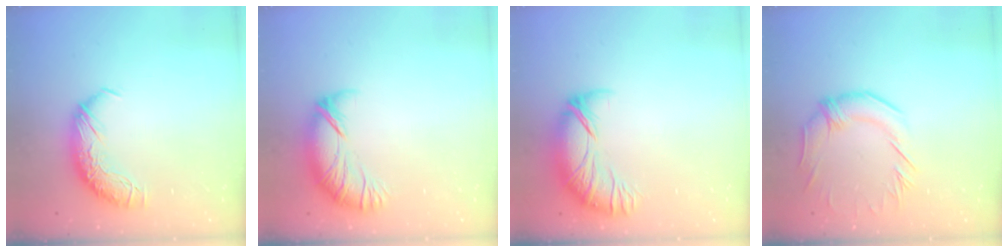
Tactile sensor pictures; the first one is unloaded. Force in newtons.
{"total": 3.1, "press": 2.4, "slide": 2.0}
{"total": 2.7, "press": 1.5, "slide": 2.3}
{"total": 1.1, "press": 0.5, "slide": 1.0}